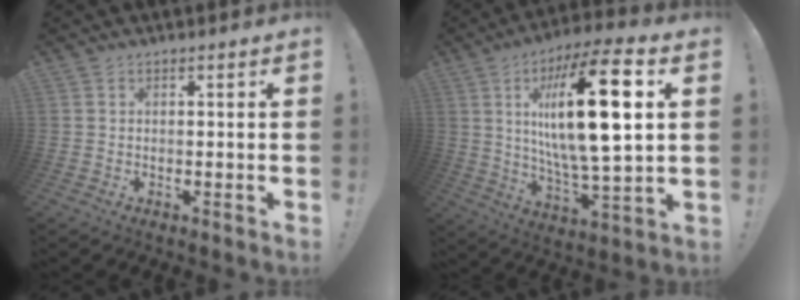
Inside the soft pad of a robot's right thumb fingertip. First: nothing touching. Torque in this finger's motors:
{"motor_torque": [2.02, 2.99, 1.43, 1.09, 0.26]}